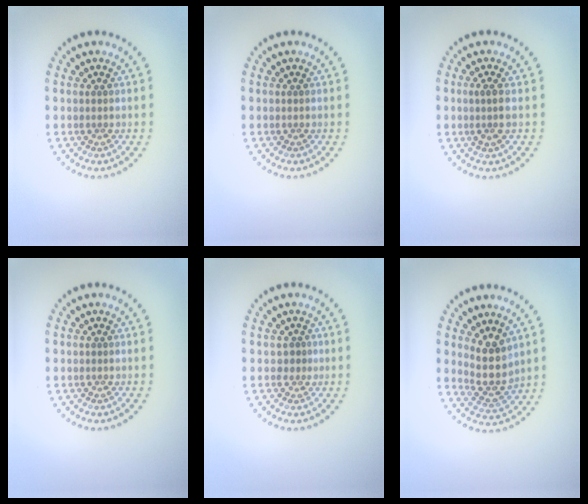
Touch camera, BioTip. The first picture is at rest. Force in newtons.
{"total": 0.0}
{"total": 1.6, "press": 1.3, "slide": 0.8}
{"total": 0.0}
{"total": 0.7, "press": 0.3, "slide": 0.6}
{"total": 3.4, "press": 2.9, "slide": 1.9}